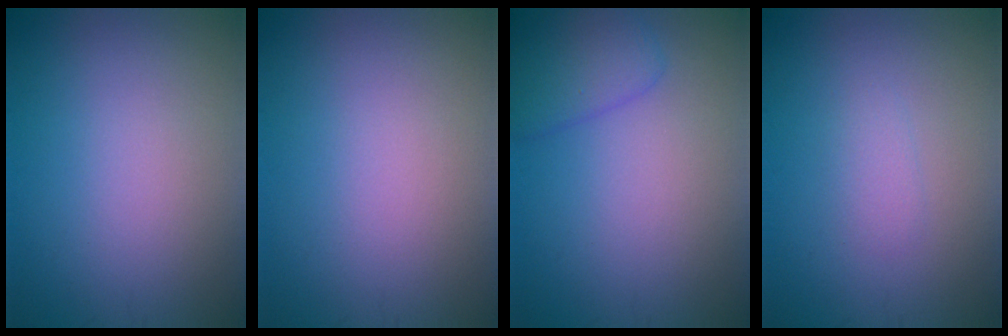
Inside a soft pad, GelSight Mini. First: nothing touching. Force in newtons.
{"total": 0.0}
{"total": 2.7, "press": 2.7, "slide": 0.2}
{"total": 1.0, "press": 1.0, "slide": 0.1}